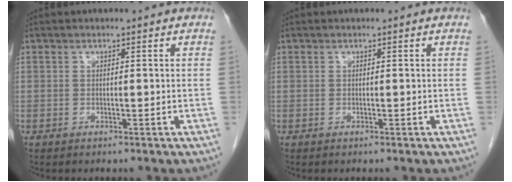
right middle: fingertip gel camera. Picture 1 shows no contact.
{"total": 0.0}